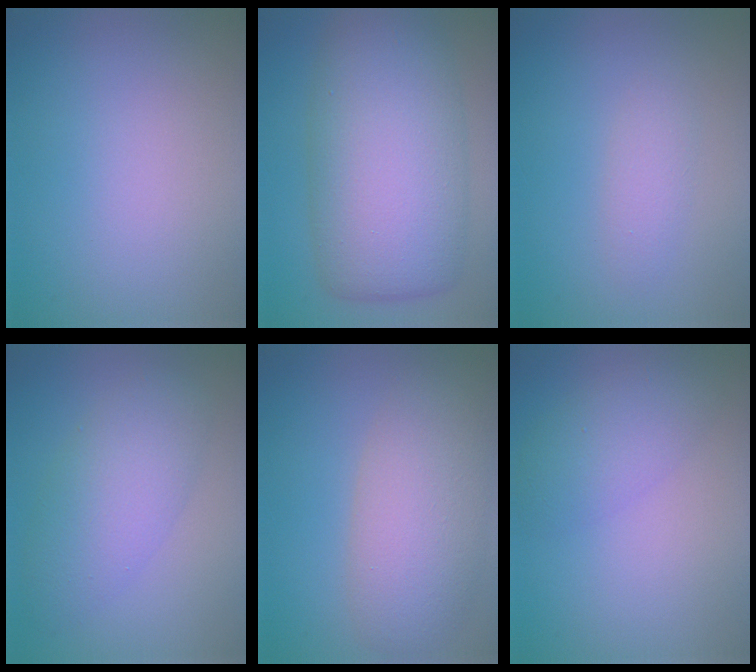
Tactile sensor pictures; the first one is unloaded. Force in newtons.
{"total": 11.0, "press": 11.0, "slide": 0.2}
{"total": 1.4, "press": 1.4, "slide": 0.1}
{"total": 4.9, "press": 4.9, "slide": 0.0}
{"total": 6.3, "press": 6.3, "slide": 0.4}
{"total": 3.0, "press": 3.0, "slide": 0.2}